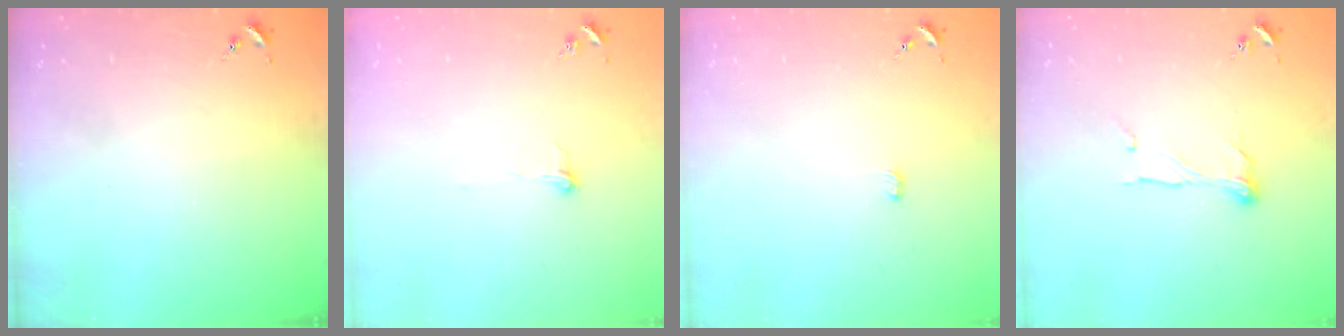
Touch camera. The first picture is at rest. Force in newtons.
{"total": 3.9, "press": 3.9, "slide": 0.3}
{"total": 2.2, "press": 2.2, "slide": 0.2}
{"total": 8.2, "press": 8.2, "slide": 0.3}